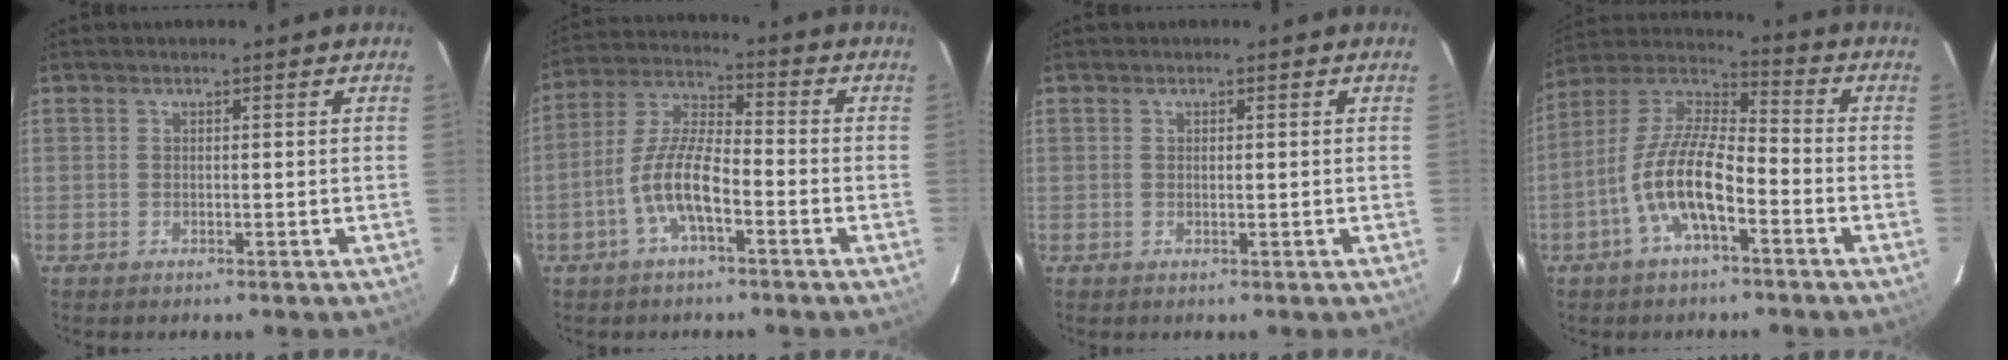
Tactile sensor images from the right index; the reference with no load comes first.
{"total": 9.4, "force": [-4.1, 2.8, 8.0], "torque": [-0.173, 0.009, -0.079]}
{"total": 0.6, "force": [0.2, 0.2, 0.5], "torque": [-0.009, 0.003, 0.005]}
{"total": 12.5, "force": [-5.3, 4.0, 10.6], "torque": [-0.221, 0.005, -0.106]}